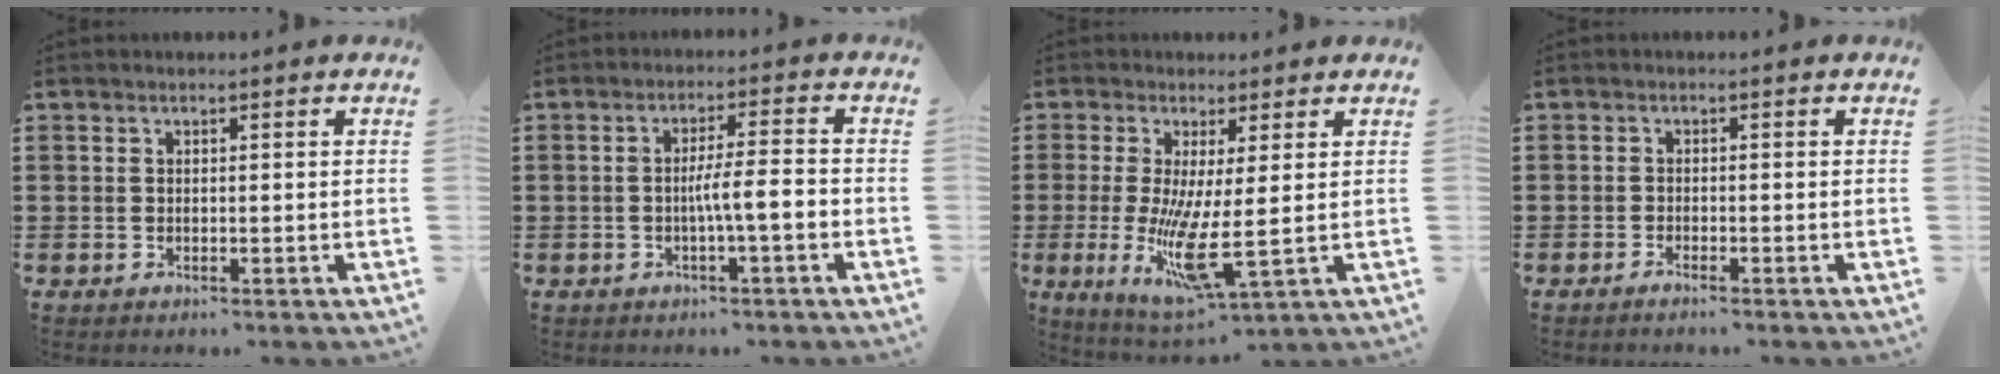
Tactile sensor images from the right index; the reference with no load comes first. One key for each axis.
{"total": 5.3, "fx": -1.4, "fy": 0.5, "fz": 5.1, "tx": -0.089, "ty": 0.001, "tz": -0.027}
{"total": 9.1, "fx": 0.0, "fy": 1.7, "fz": 9.0, "tx": -0.182, "ty": -0.027, "tz": 0.003}
{"total": 1.1, "fx": -1.0, "fy": 0.0, "fz": 0.3, "tx": -0.007, "ty": -0.001, "tz": -0.020}